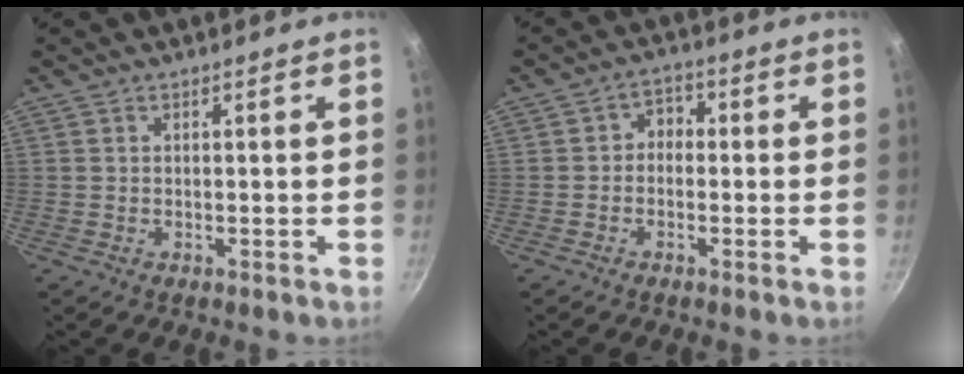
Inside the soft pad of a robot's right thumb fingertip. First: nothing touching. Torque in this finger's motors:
{"motor_torque": [-0.09, 0.13, 0.16, -0.06, 0.04]}